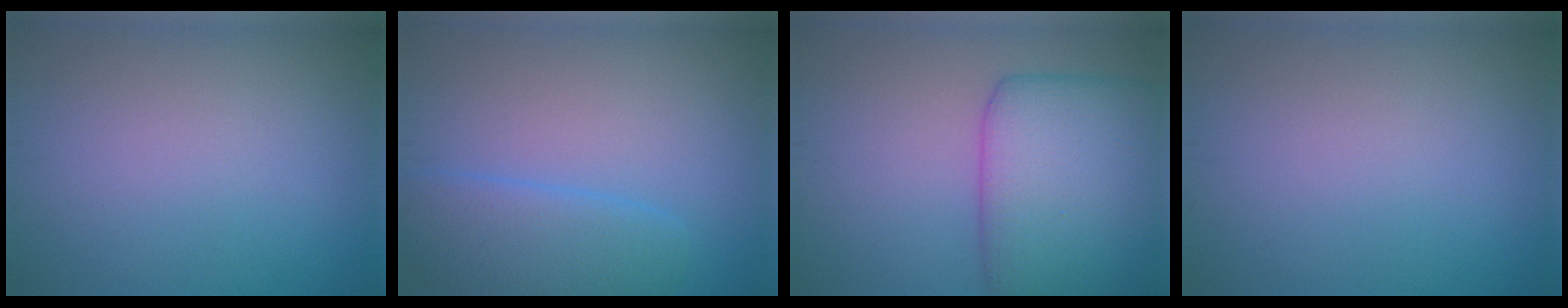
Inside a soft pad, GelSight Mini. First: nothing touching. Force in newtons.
{"total": 2.7, "press": 2.7, "slide": 0.0}
{"total": 8.3, "press": 8.3, "slide": 0.2}
{"total": 0.0}